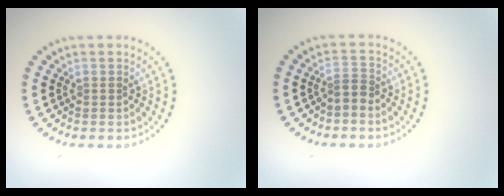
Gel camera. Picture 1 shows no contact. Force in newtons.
{"total": 1.3, "press": 0.8, "slide": 1.1}